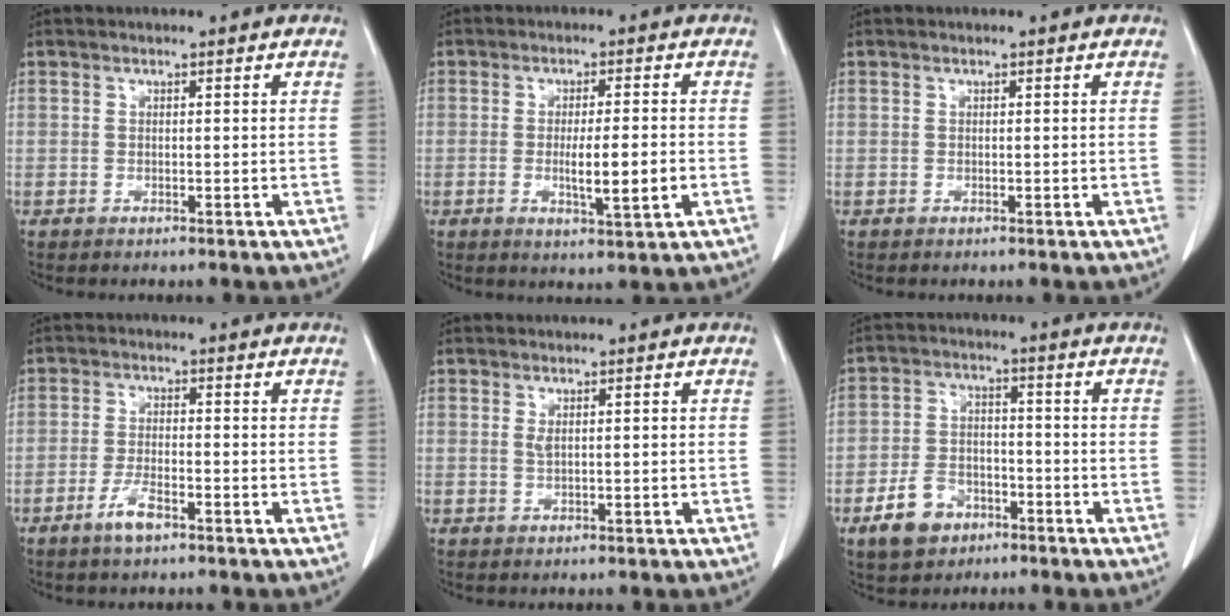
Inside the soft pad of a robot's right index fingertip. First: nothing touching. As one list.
[{"total": 6.2, "force": [-1.3, 0.4, 6.1], "torque": [-0.100, -0.011, -0.019]}, {"total": 0.0}, {"total": 3.8, "force": [-2.5, 0.7, 2.8], "torque": [-0.059, -0.002, -0.047]}, {"total": 1.3, "force": [0.3, 0.3, 1.2], "torque": [-0.026, 0.003, 0.010]}, {"total": 7.4, "force": [-4.3, 4.9, 3.5], "torque": [-0.079, 0.010, -0.070]}]